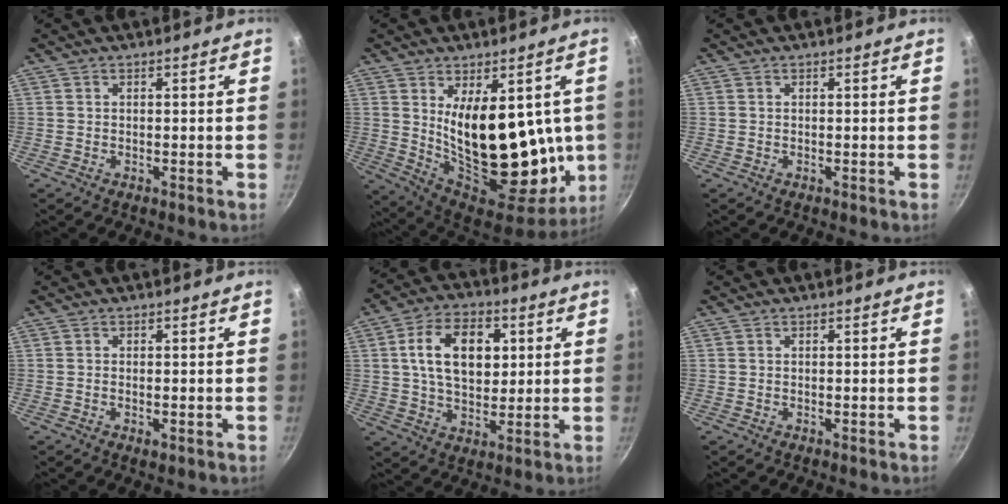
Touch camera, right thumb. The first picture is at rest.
{"total": 22.5, "force": [2.6, 11.8, 19.0], "torque": [-0.230, -0.067, 0.069]}
{"total": 0.0}
{"total": 1.4, "force": [-0.4, 0.6, 1.2], "torque": [-0.020, -0.003, -0.007]}
{"total": 14.2, "force": [3.1, 9.2, 10.4], "torque": [-0.150, 0.002, 0.046]}
{"total": 0.0}